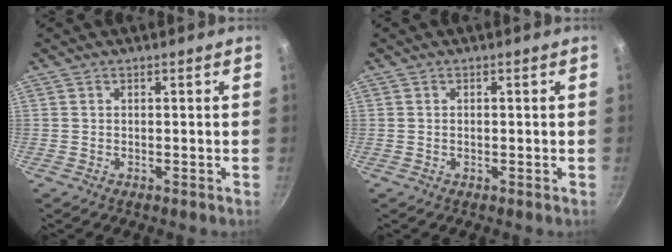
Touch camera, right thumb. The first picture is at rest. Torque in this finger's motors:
{"motor_torque": [-0.14, -0.12, -0.04, 0.11, 0.00]}